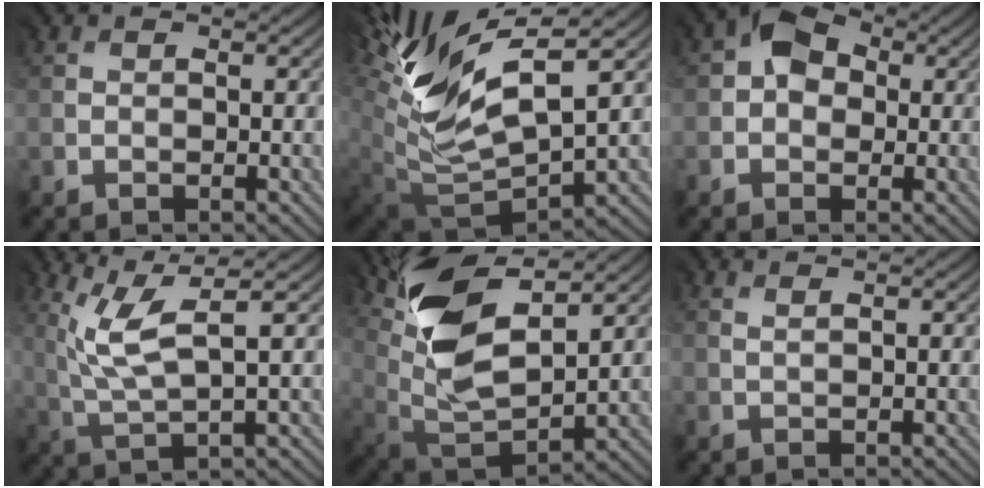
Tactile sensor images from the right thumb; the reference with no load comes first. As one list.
[{"total": 11.8, "force": [6.1, 5.0, 8.8], "torque": [-0.204, 0.004, 0.119]}, {"total": 6.0, "force": [1.2, 4.6, 3.7], "torque": [-0.070, 0.009, 0.011]}, {"total": 6.4, "force": [2.9, 1.4, 5.6], "torque": [-0.132, 0.011, 0.060]}, {"total": 12.8, "force": [7.4, 5.4, 9.0], "torque": [-0.204, 0.004, 0.141]}, {"total": 0.7, "force": [0.6, -0.4, 0.3], "torque": [-0.006, 0.002, 0.011]}]